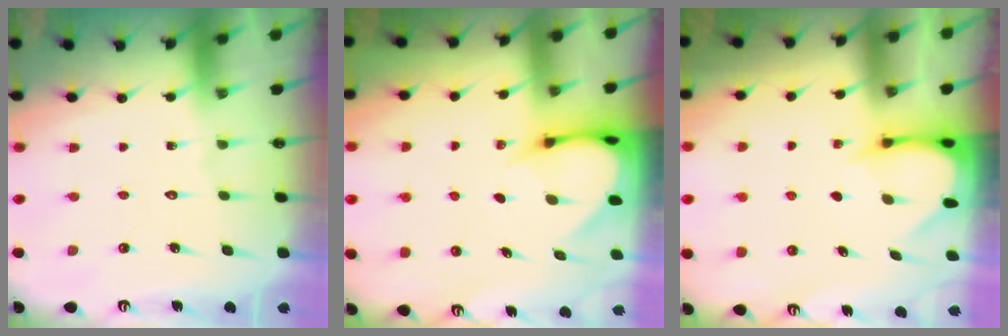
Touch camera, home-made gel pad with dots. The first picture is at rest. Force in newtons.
{"total": 4.3, "press": 4.2, "slide": 0.3}
{"total": 3.4, "press": 3.4, "slide": 0.3}